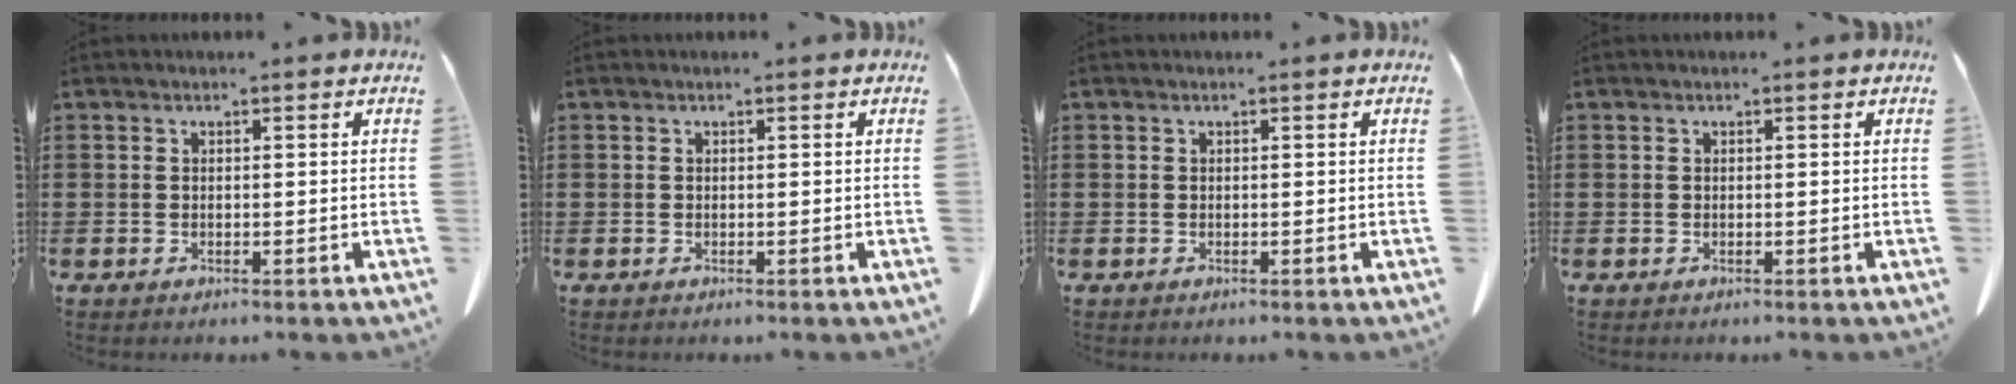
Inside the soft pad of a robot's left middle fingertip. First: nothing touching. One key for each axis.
{"total": 0.0}
{"total": 0.0}
{"total": 0.0}